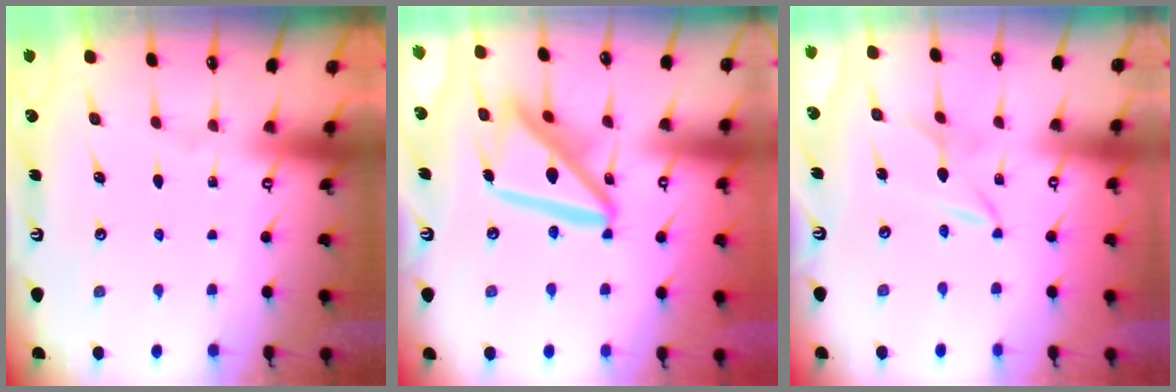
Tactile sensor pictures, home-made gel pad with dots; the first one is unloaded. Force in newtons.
{"total": 17.6, "press": 17.5, "slide": 1.8}
{"total": 2.3, "press": 2.3, "slide": 0.2}